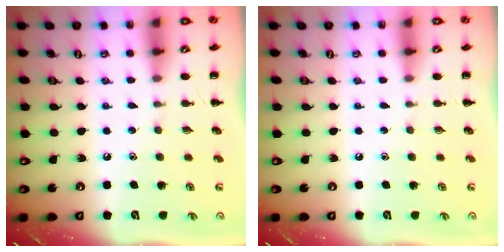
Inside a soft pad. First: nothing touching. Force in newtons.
{"total": 0.0}